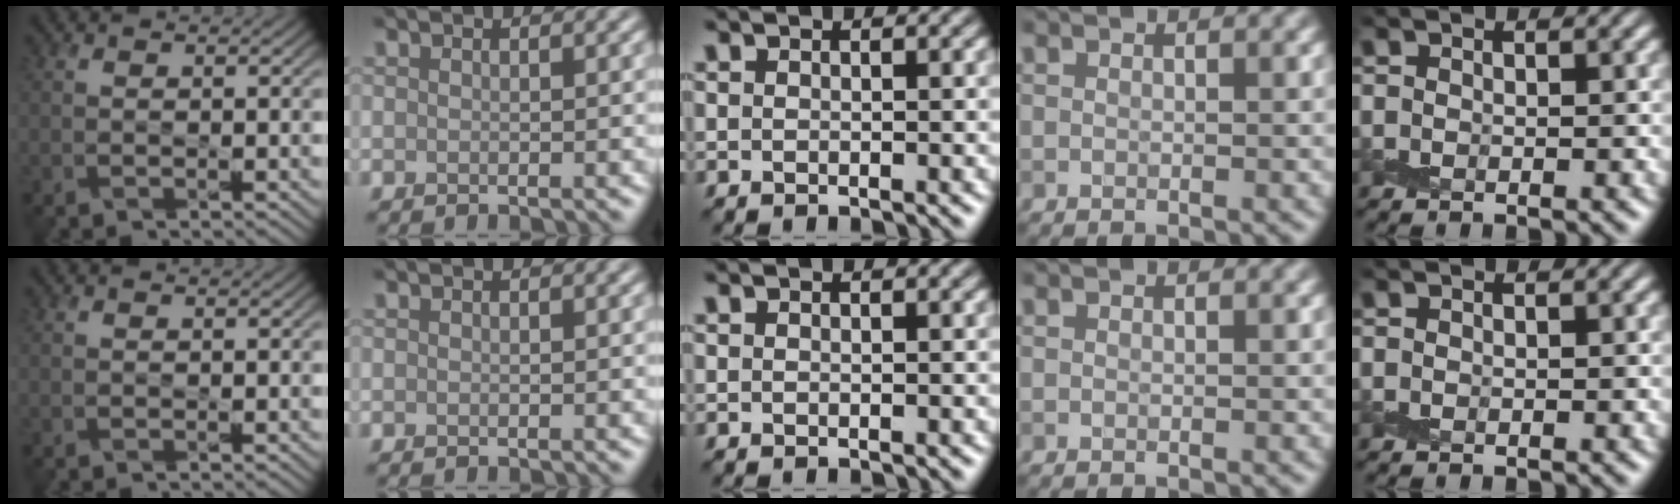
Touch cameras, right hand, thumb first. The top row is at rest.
{}